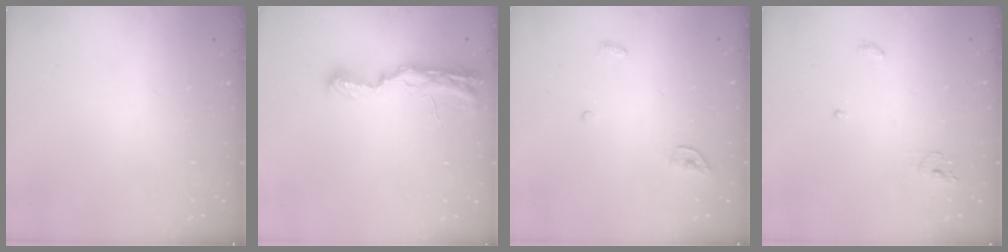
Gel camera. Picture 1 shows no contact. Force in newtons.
{"total": 11.0, "press": 9.9, "slide": 5.0}
{"total": 3.5, "press": 3.5, "slide": 0.1}
{"total": 4.0, "press": 4.0, "slide": 0.4}